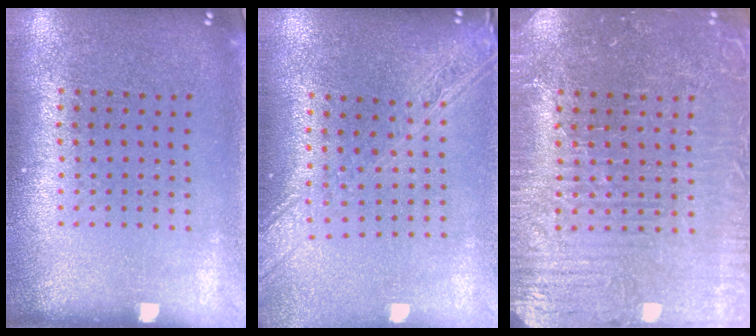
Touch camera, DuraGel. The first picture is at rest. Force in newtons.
{"total": 2.3, "press": 1.9, "slide": 1.3}
{"total": 4.5, "press": 4.3, "slide": 1.3}